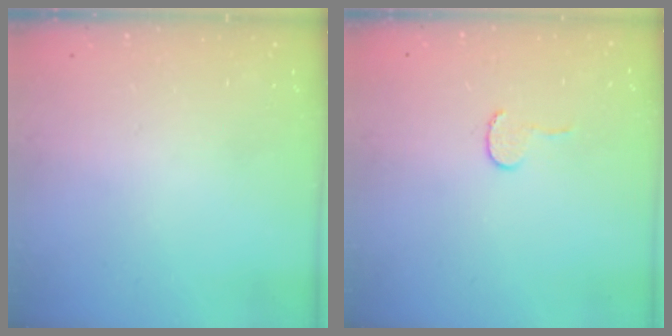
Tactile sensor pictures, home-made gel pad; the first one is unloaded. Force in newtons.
{"total": 3.7, "press": 3.7, "slide": 0.4}